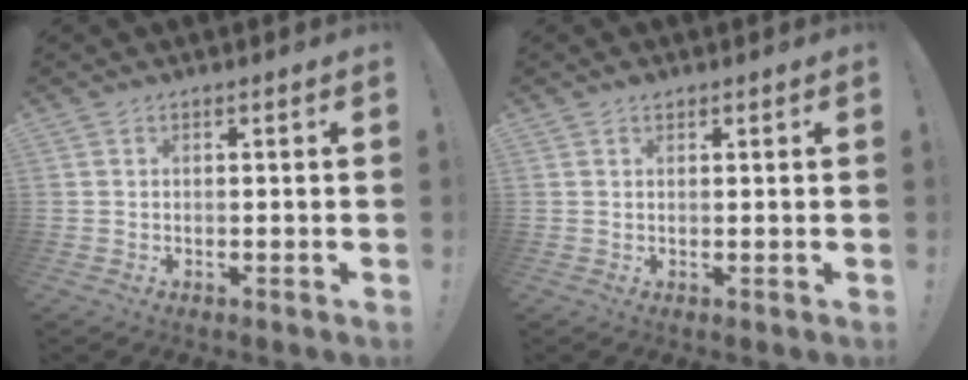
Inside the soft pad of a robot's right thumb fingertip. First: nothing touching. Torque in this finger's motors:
{"motor_torque": [-0.11, 0.29, -0.14, 0.05, 0.00]}